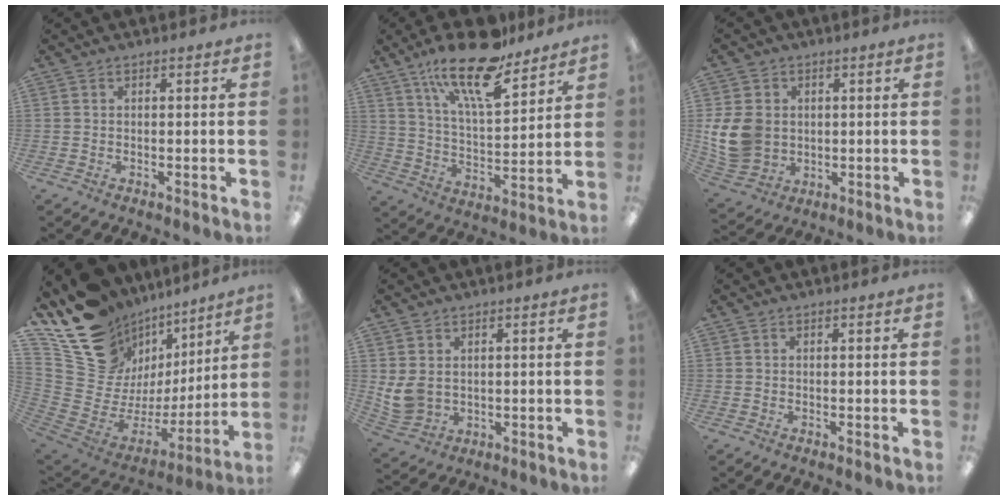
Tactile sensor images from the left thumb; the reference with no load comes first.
{"total": 19.8, "force": [14.2, 6.9, 12.0], "torque": [-0.197, -0.085, 0.240]}
{"total": 12.1, "force": [0.9, 10.3, 6.4], "torque": [-0.154, 0.008, 0.021]}
{"total": 17.2, "force": [12.1, 11.6, 3.7], "torque": [-0.070, -0.112, 0.250]}
{"total": 6.4, "force": [1.7, 5.3, 3.1], "torque": [-0.076, -0.006, 0.035]}
{"total": 0.0}